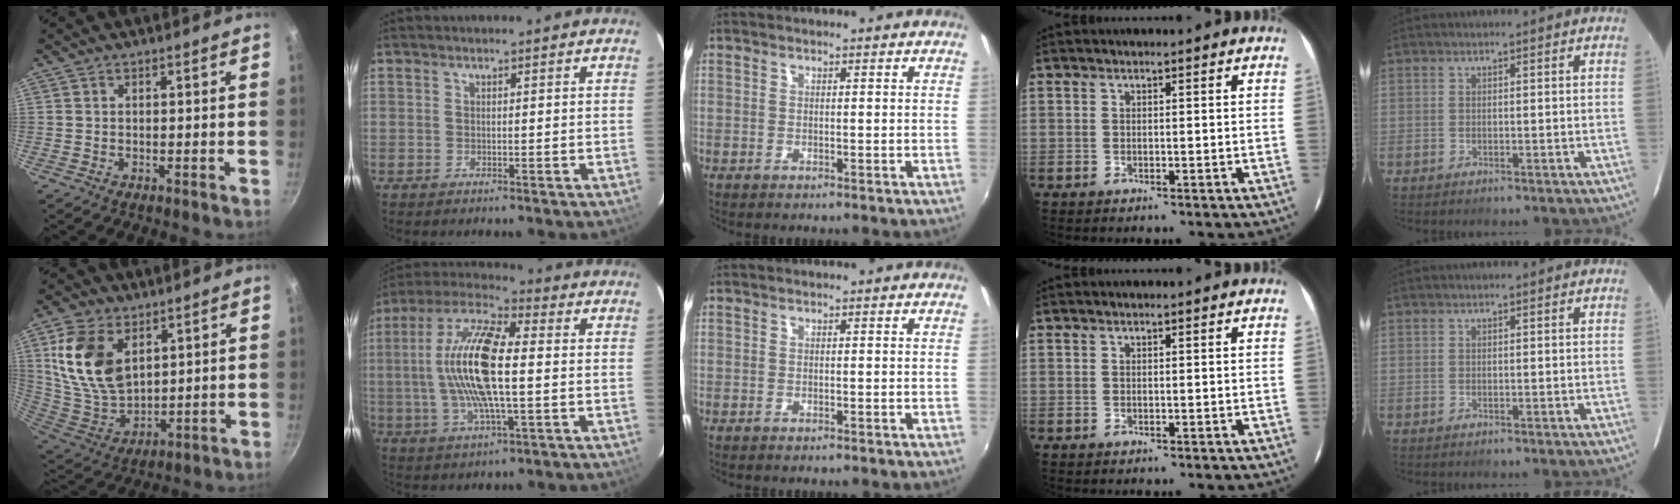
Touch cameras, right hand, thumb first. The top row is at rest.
{"thumb": {"total": 16.3, "force": [5.9, 10.1, 11.3], "torque": [-0.205, -0.032, 0.130]}, "index": {"total": 16.7, "force": [0.2, 4.8, 16.0], "torque": [-0.319, 0.010, -0.006]}}